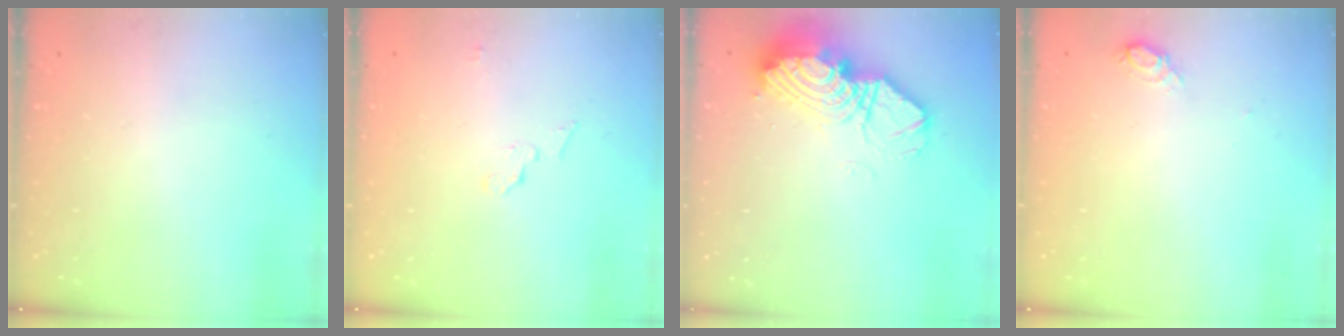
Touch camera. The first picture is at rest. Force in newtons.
{"total": 3.7, "press": 3.7, "slide": 0.3}
{"total": 17.5, "press": 17.4, "slide": 2.0}
{"total": 5.2, "press": 4.8, "slide": 1.9}